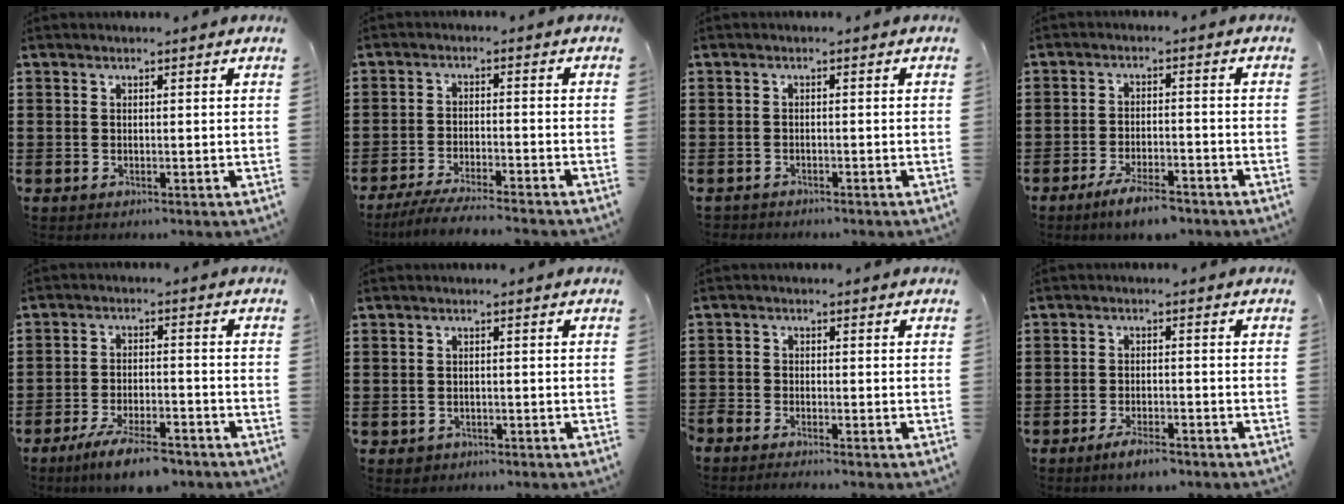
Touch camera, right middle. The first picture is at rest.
{"total": 4.5, "force": [-4.2, -0.2, 1.6], "torque": [-0.039, -0.012, -0.083]}
{"total": 0.8, "force": [-0.8, 0.1, -0.2], "torque": [0.000, 0.001, -0.018]}
{"total": 4.7, "force": [-3.8, 0.8, 2.5], "torque": [-0.055, -0.003, -0.074]}
{"total": 6.3, "force": [-5.2, 0.9, 3.5], "torque": [-0.073, -0.007, -0.097]}
{"total": 0.7, "force": [-0.4, 0.5, 0.0], "torque": [-0.003, 0.001, -0.011]}
{"total": 2.1, "force": [-2.1, 0.2, 0.1], "torque": [-0.013, -0.002, -0.046]}
{"total": 3.1, "force": [-2.5, 0.6, 1.8], "torque": [-0.029, 0.006, -0.046]}